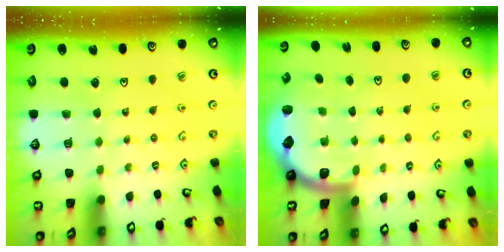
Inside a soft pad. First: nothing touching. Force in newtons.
{"total": 1.9, "press": 1.8, "slide": 0.5}